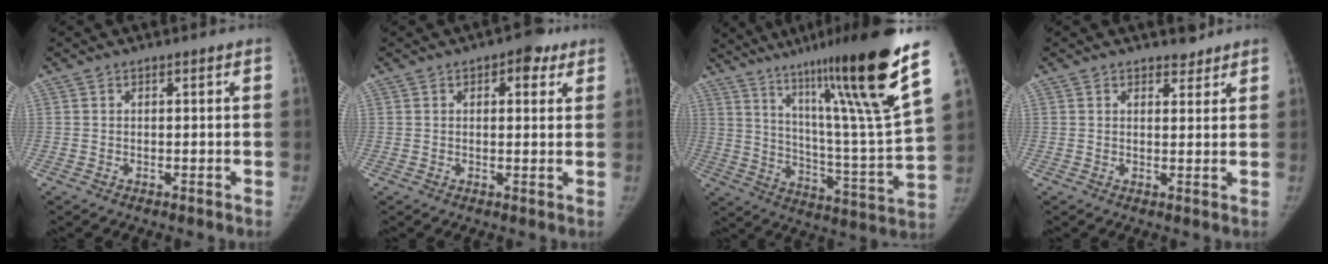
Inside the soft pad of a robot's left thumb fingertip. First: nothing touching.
{"total": 5.3, "force": [2.7, 2.7, 3.6], "torque": [-0.023, -0.006, 0.029]}
{"total": 27.6, "force": [16.9, 2.5, 21.7], "torque": [-0.318, -0.067, 0.271]}
{"total": 2.7, "force": [2.2, 1.3, 0.7], "torque": [0.006, -0.015, 0.030]}